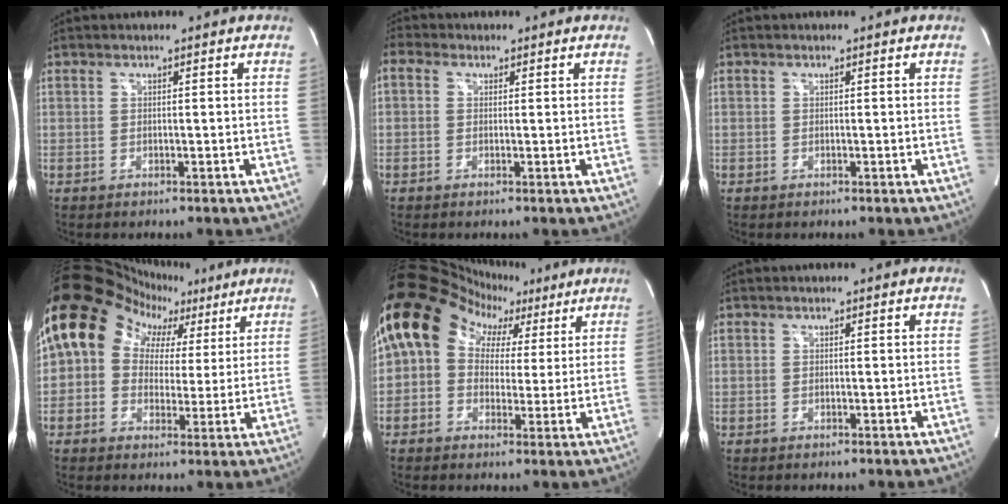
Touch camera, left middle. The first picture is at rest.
{"total": 2.1, "force": [0.7, 1.7, 0.9], "torque": [-0.027, 0.013, 0.009]}
{"total": 0.0}
{"total": 15.6, "force": [6.2, 12.7, 6.7], "torque": [-0.103, 0.078, 0.094]}
{"total": 13.5, "force": [5.5, 10.0, 7.2], "torque": [-0.138, 0.078, 0.089]}
{"total": 0.0}